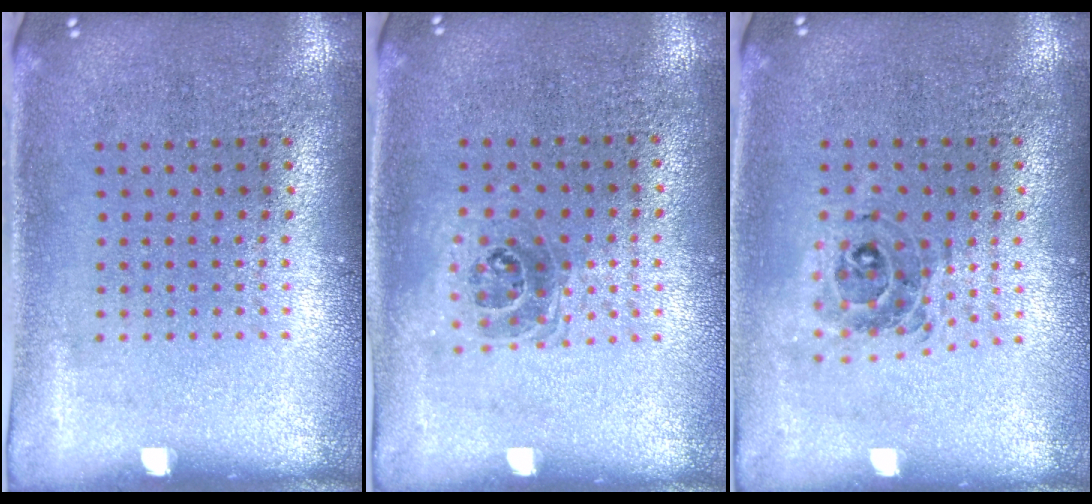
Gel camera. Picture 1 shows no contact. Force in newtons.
{"total": 1.0, "press": 0.9, "slide": 0.5}
{"total": 0.7, "press": 0.7, "slide": 0.2}